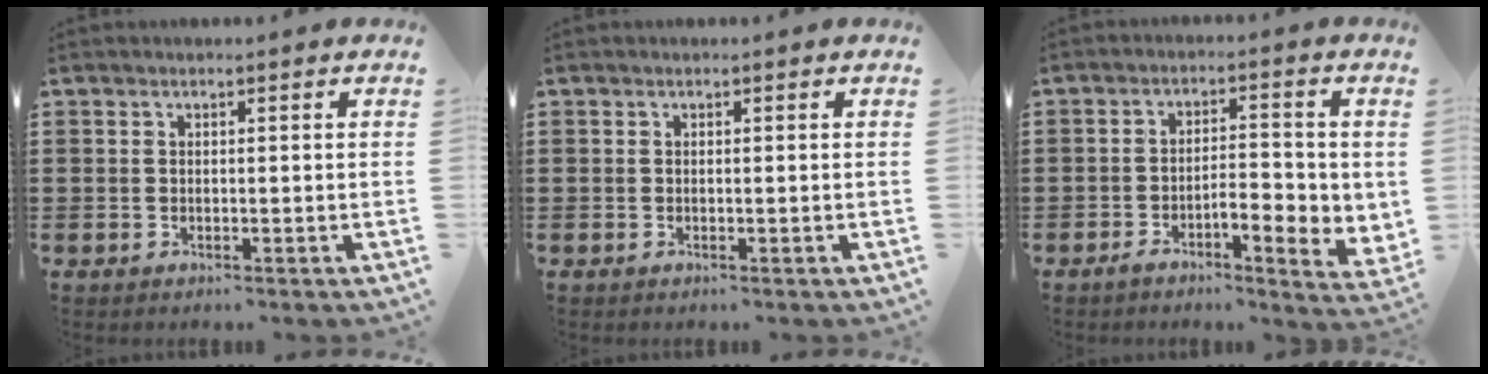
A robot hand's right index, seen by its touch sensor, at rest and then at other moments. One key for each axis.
{"total": 0.0}
{"total": 4.7, "fx": -1.6, "fy": 1.5, "fz": 4.1, "tx": -0.065, "ty": -0.004, "tz": -0.034}